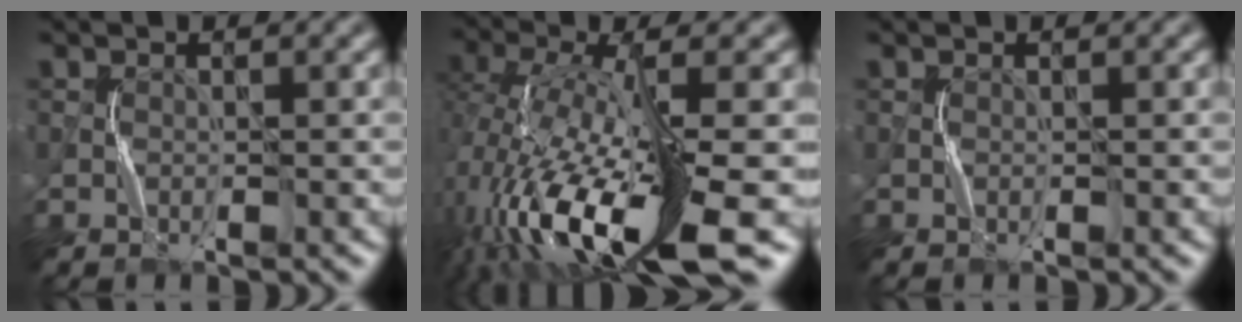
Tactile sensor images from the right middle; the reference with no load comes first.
{"total": 13.0, "force": [-5.3, 4.0, 11.2], "torque": [-0.235, -0.010, -0.089]}
{"total": 0.0}